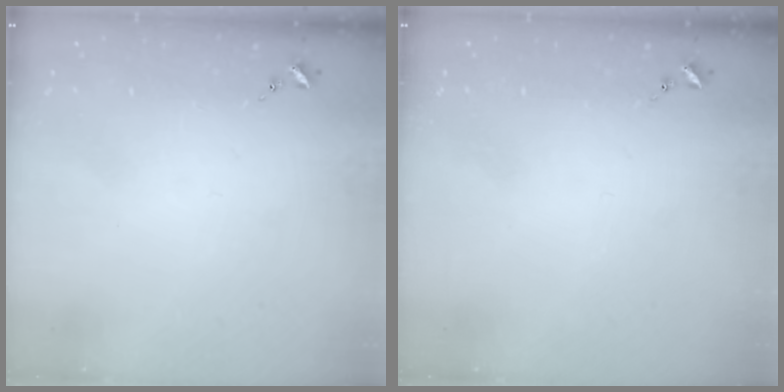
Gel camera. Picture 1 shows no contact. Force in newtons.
{"total": 0.0}